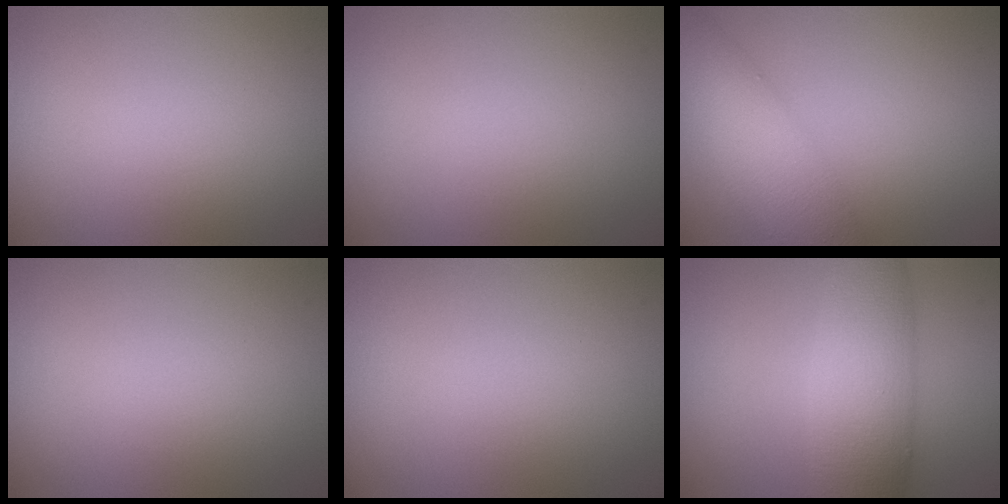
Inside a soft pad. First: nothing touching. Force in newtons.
{"total": 0.0}
{"total": 7.0, "press": 7.0, "slide": 0.3}
{"total": 0.0}
{"total": 0.0}
{"total": 7.1, "press": 7.1, "slide": 0.2}